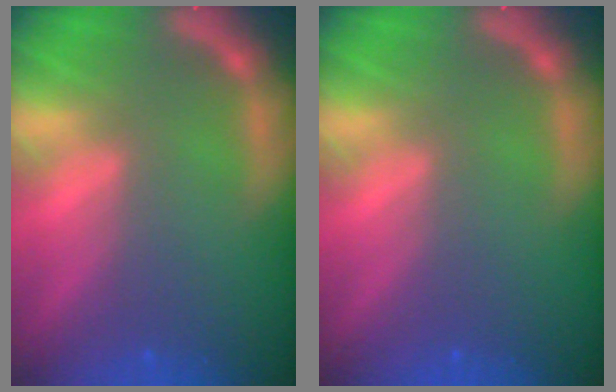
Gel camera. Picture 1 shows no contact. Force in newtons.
{"total": 0.0}